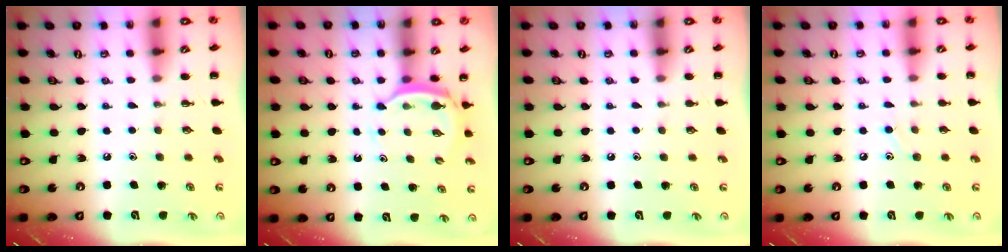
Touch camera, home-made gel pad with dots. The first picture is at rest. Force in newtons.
{"total": 3.9, "press": 3.9, "slide": 0.6}
{"total": 0.0}
{"total": 5.4, "press": 5.0, "slide": 1.8}